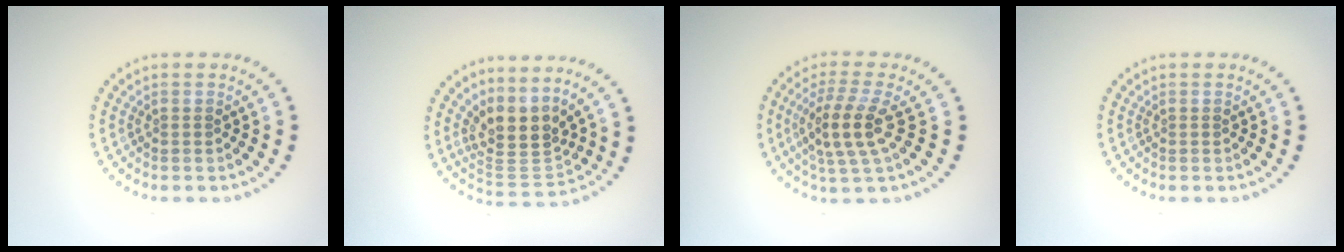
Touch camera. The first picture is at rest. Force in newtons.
{"total": 4.1, "press": 3.2, "slide": 2.5}
{"total": 4.0, "press": 3.4, "slide": 2.1}
{"total": 0.0}